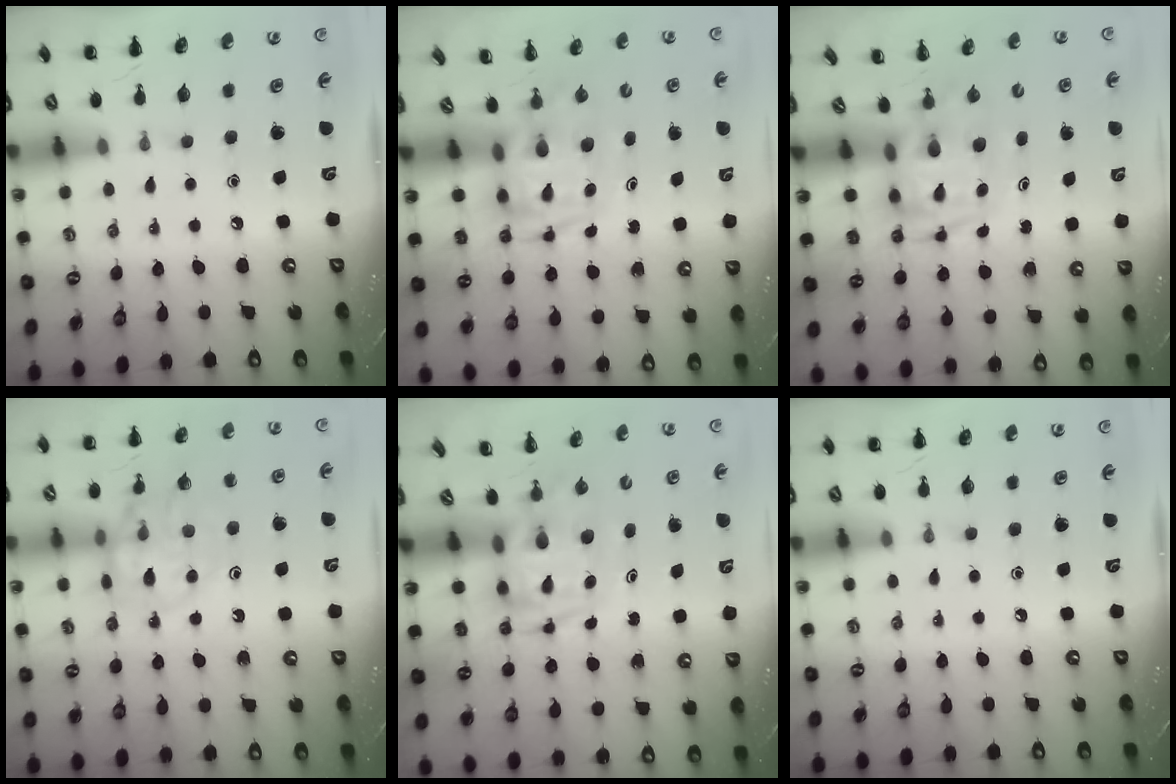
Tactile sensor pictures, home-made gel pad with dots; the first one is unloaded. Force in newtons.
{"total": 3.3, "press": 3.3, "slide": 0.7}
{"total": 3.3, "press": 3.3, "slide": 0.7}
{"total": 13.6, "press": 13.5, "slide": 1.7}
{"total": 3.3, "press": 3.3, "slide": 0.7}
{"total": 0.0}